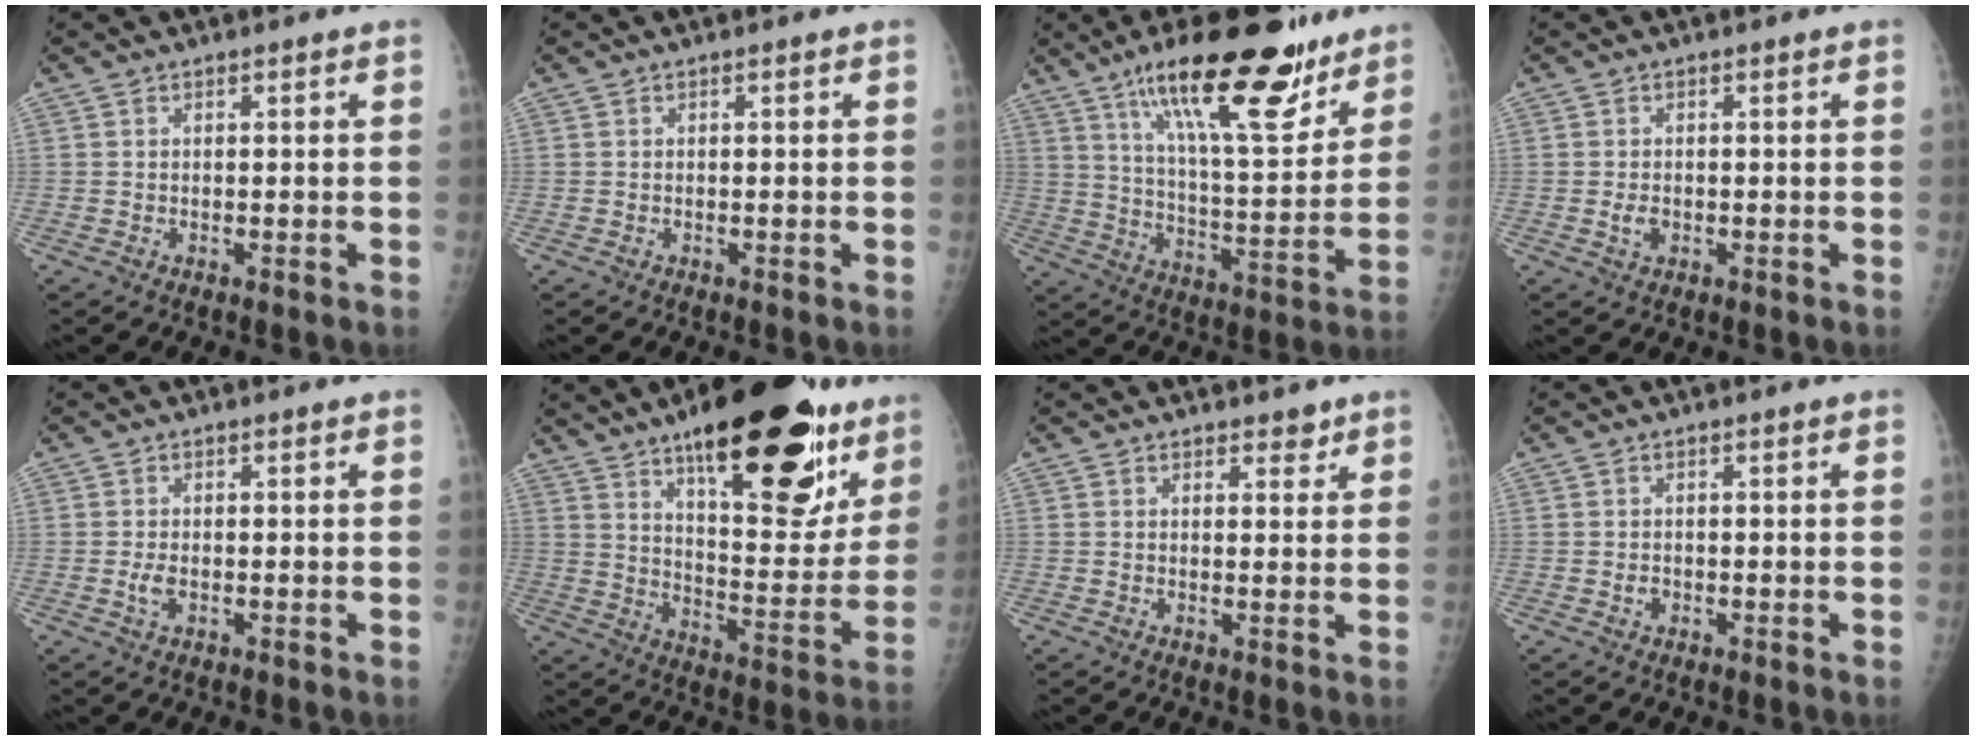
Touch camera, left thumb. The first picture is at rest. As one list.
[{"total": 0.0}, {"total": 22.9, "force": [14.9, 6.7, 16.0], "torque": [-0.224, -0.063, 0.241]}, {"total": 1.9, "force": [-0.3, 1.3, 1.3], "torque": [-0.021, 0.000, -0.004]}, {"total": 1.9, "force": [-0.3, 1.1, 1.6], "torque": [-0.033, -0.003, -0.006]}, {"total": 29.0, "force": [17.4, 10.2, 20.8], "torque": [-0.258, -0.065, 0.258]}, {"total": 2.3, "force": [1.8, 1.2, 0.7], "torque": [0.009, -0.011, 0.021]}, {"total": 1.1, "force": [-0.2, 0.9, 0.6], "torque": [-0.006, 0.002, -0.002]}]